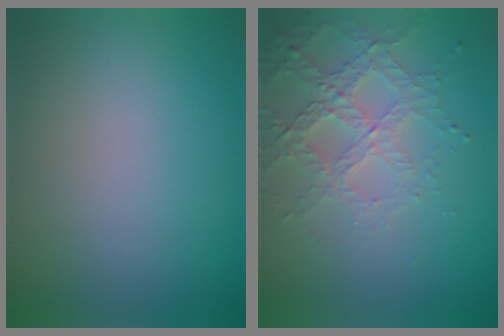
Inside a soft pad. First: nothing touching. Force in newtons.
{"total": 3.1, "press": 3.1, "slide": 0.7}